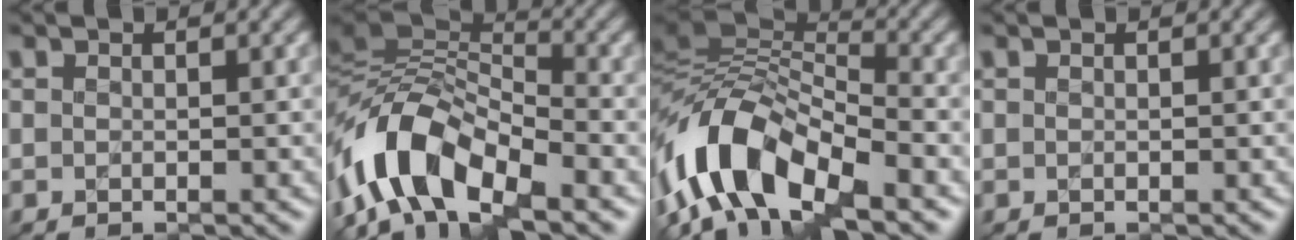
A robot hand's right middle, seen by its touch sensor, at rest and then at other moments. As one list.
[{"total": 10.2, "force": [-5.3, 4.8, 7.2], "torque": [-0.129, 0.016, -0.108]}, {"total": 11.4, "force": [-5.2, 5.3, 8.7], "torque": [-0.155, 0.016, -0.106]}, {"total": 0.0}]